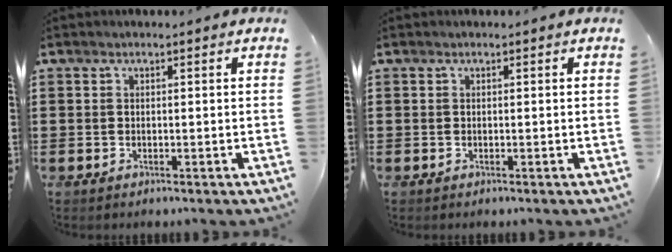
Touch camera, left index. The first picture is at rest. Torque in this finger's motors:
{"motor_torque": [0.06, -0.03, 0.02, 0.01]}